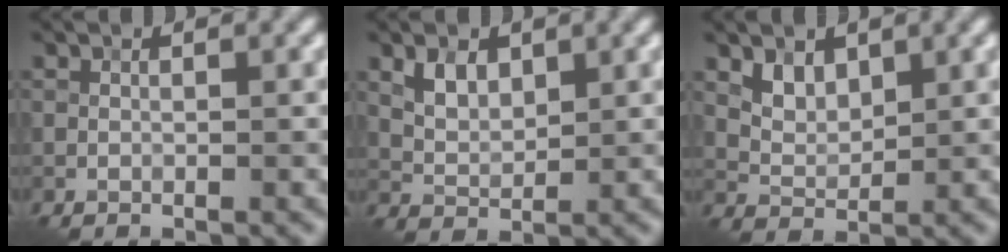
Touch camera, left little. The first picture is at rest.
{"total": 2.6, "force": [1.2, 1.6, 1.6], "torque": [-0.033, -0.002, 0.025]}
{"total": 2.3, "force": [1.3, 1.5, 1.2], "torque": [-0.024, -0.005, 0.029]}